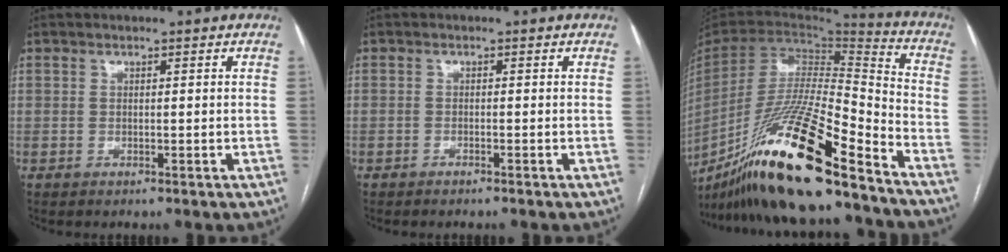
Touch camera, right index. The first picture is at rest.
{"total": 0.8, "force": [-0.7, 0.0, 0.3], "torque": [-0.007, 0.000, -0.011]}
{"total": 27.1, "force": [-19.2, 1.8, 19.1], "torque": [-0.354, -0.050, -0.346]}